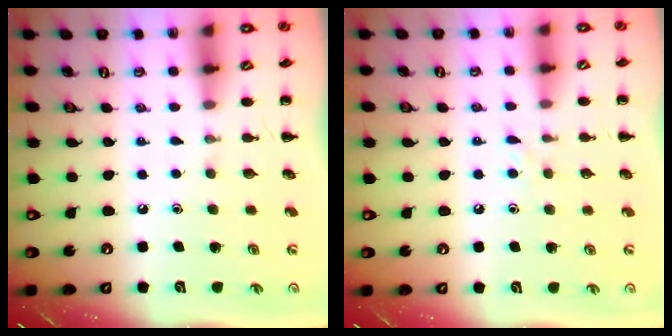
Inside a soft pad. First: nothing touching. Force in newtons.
{"total": 4.6, "press": 4.3, "slide": 1.7}